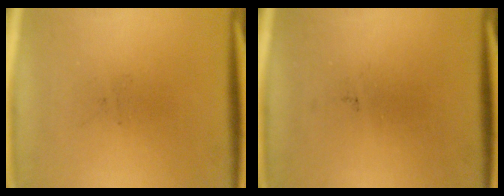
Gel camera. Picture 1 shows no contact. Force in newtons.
{"total": 0.0}